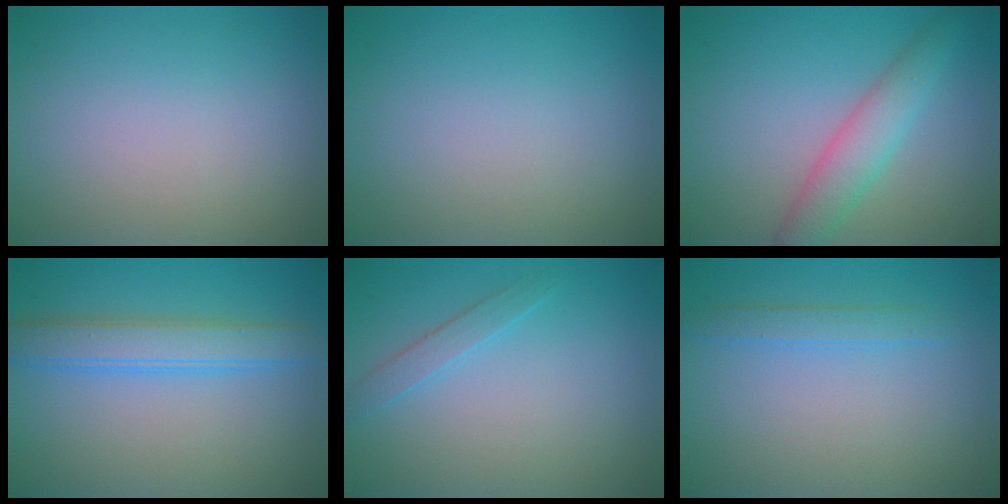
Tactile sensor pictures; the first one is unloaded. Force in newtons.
{"total": 0.0}
{"total": 3.5, "press": 3.5, "slide": 0.1}
{"total": 3.8, "press": 3.8, "slide": 0.1}
{"total": 1.4, "press": 1.4, "slide": 0.1}
{"total": 1.5, "press": 1.5, "slide": 0.1}